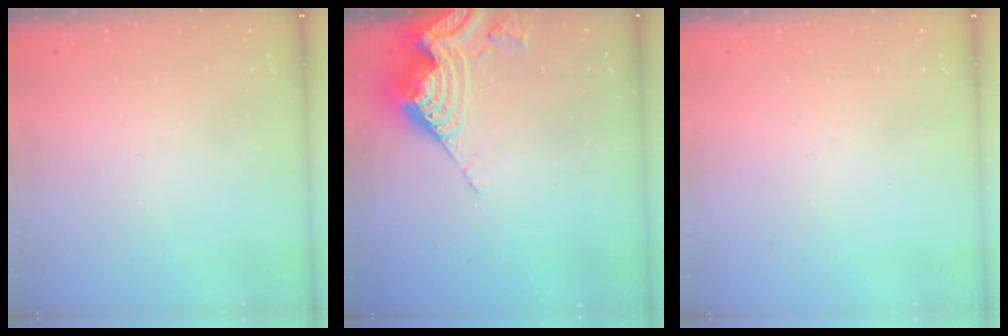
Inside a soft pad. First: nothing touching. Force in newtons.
{"total": 12.7, "press": 12.6, "slide": 1.6}
{"total": 0.0}